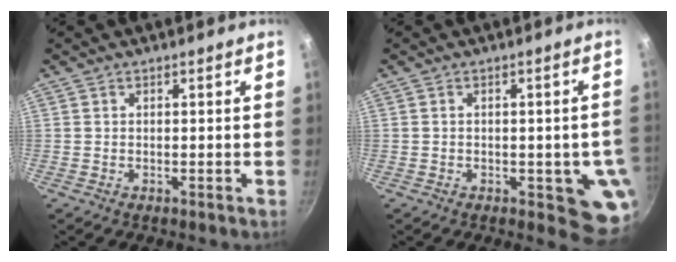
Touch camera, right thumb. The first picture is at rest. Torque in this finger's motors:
{"motor_torque": [2.15, 1.45, 1.57, -0.61, 0.23]}